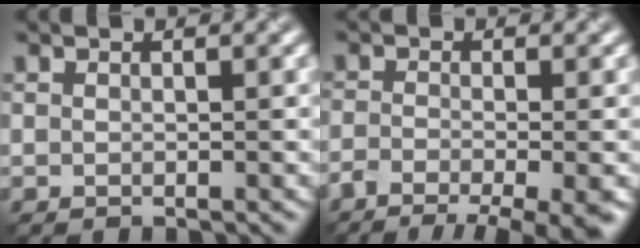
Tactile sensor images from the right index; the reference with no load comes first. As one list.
[{"total": 8.4, "force": [-6.1, 2.4, 5.3], "torque": [-0.091, -0.031, -0.089]}]